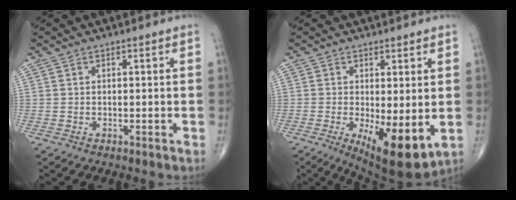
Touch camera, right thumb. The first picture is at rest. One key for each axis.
{"total": 10.5, "fx": -2.0, "fy": 3.6, "fz": 9.6, "tx": -0.146, "ty": -0.027, "tz": -0.020}